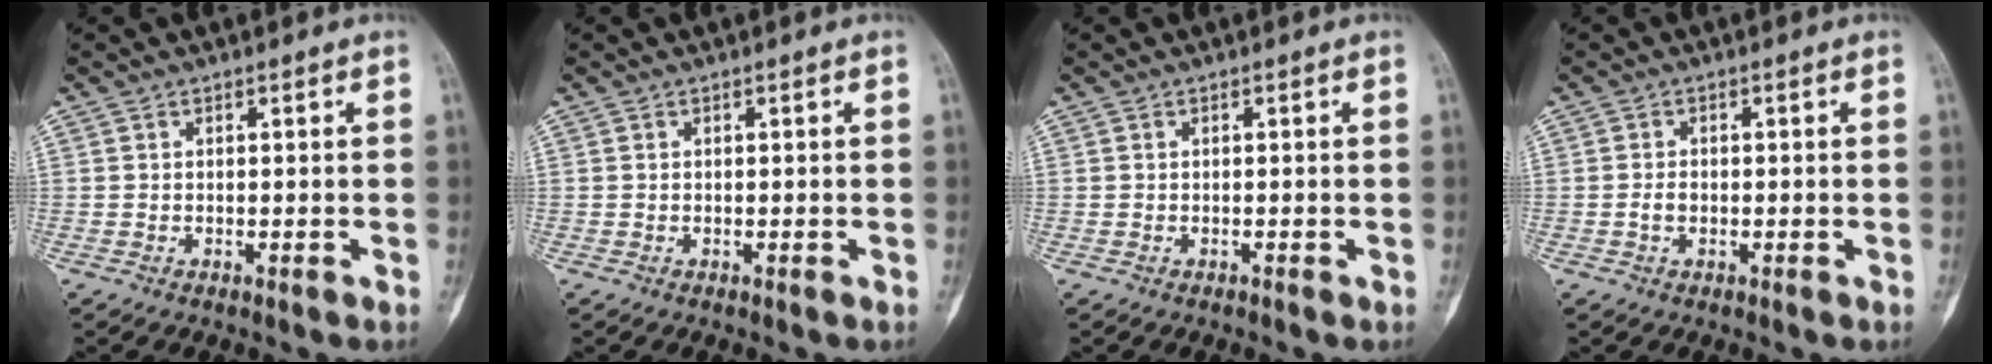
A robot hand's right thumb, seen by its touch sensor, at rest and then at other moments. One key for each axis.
{"total": 0.0}
{"total": 0.0}
{"total": 1.7, "fx": -0.4, "fy": 1.1, "fz": 1.2, "tx": -0.023, "ty": 0.004, "tz": -0.008}